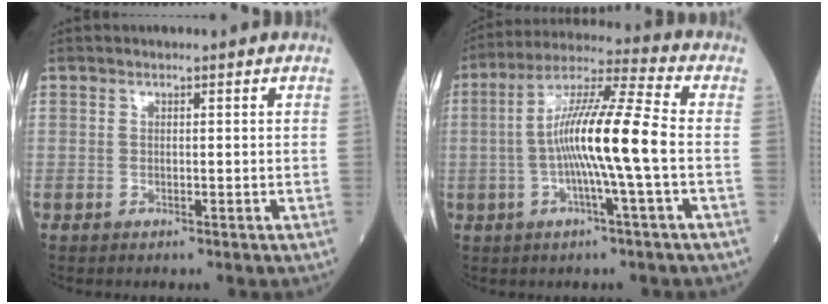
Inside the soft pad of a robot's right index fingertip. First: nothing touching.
{"total": 13.0, "force": [-1.5, -0.4, 12.9], "torque": [-0.235, 0.011, -0.038]}